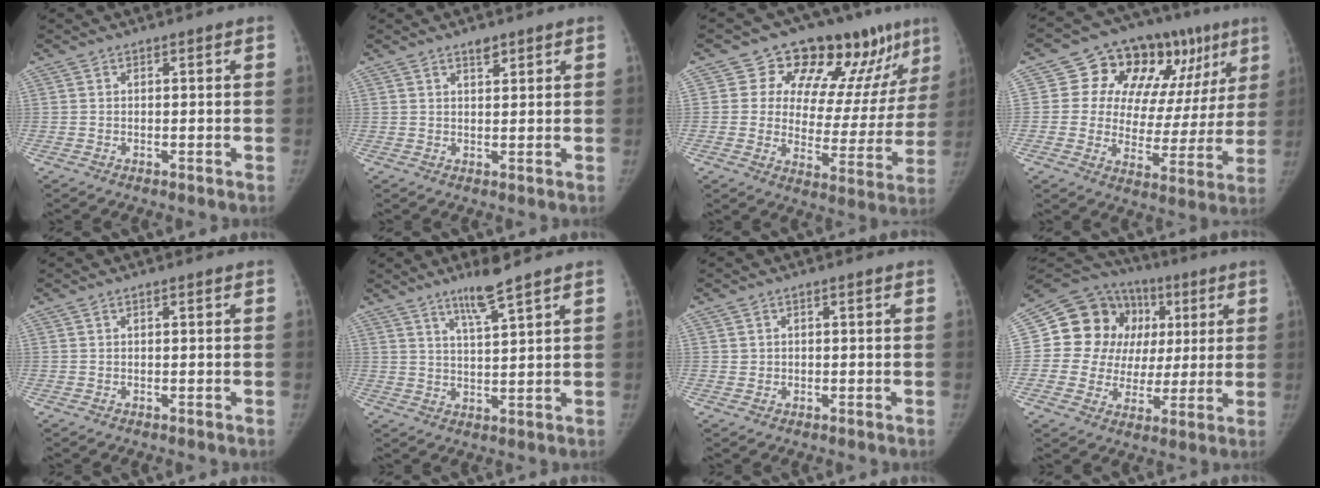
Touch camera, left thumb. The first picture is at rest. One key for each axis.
{"total": 2.3, "fx": 1.7, "fy": 0.9, "fz": 1.2, "tx": -0.013, "ty": -0.011, "tz": 0.027}
{"total": 17.5, "fx": 11.8, "fy": 8.2, "fz": 9.9, "tx": -0.069, "ty": -0.068, "tz": 0.156}
{"total": 20.5, "fx": 9.2, "fy": 12.5, "fz": 13.3, "tx": -0.117, "ty": 0.000, "tz": 0.131}
{"total": 0.0}
{"total": 6.0, "fx": 4.4, "fy": -0.1, "fz": 4.1, "tx": -0.073, "ty": -0.033, "tz": 0.083}
{"total": 1.0, "fx": 0.1, "fy": 1.0, "fz": 0.1, "tx": 0.006, "ty": 0.002, "tz": 0.000}
{"total": 19.5, "fx": 4.4, "fy": 16.5, "fz": 9.5, "tx": -0.106, "ty": 0.032, "tz": 0.078}